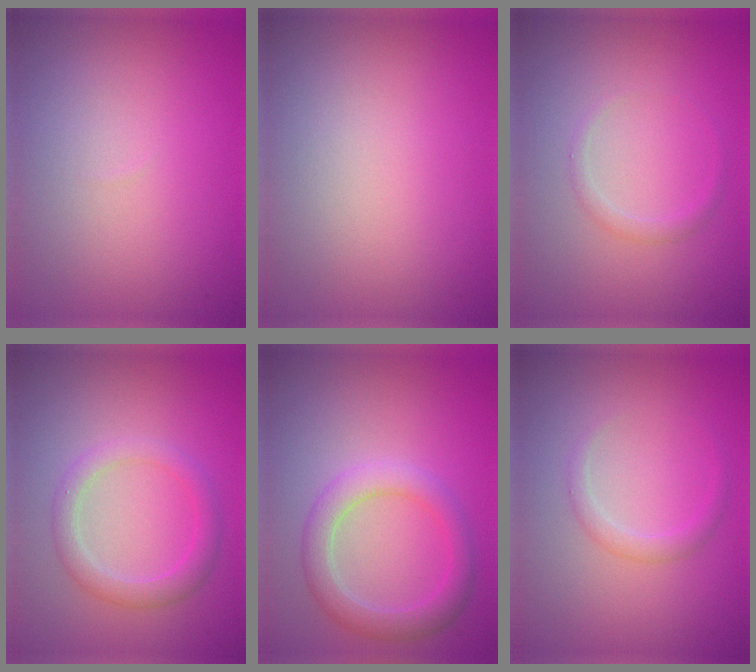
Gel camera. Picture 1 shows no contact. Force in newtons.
{"total": 0.0}
{"total": 1.0, "press": 1.0, "slide": 0.0}
{"total": 2.6, "press": 2.6, "slide": 0.1}
{"total": 3.5, "press": 3.5, "slide": 0.1}
{"total": 1.3, "press": 1.3, "slide": 0.0}